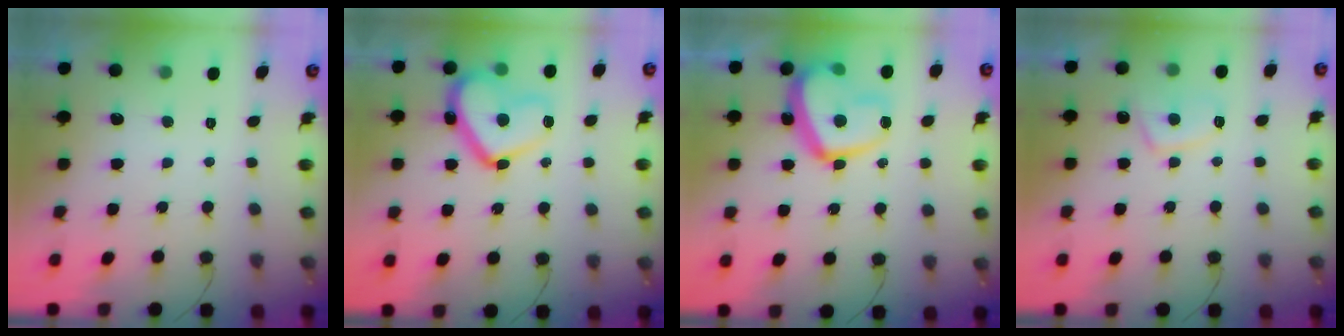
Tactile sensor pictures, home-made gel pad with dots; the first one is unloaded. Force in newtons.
{"total": 15.8, "press": 15.8, "slide": 1.1}
{"total": 17.7, "press": 17.6, "slide": 1.7}
{"total": 6.7, "press": 6.6, "slide": 1.1}